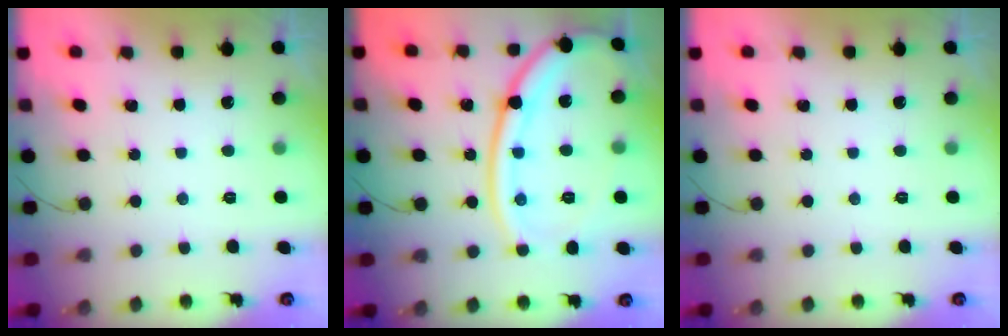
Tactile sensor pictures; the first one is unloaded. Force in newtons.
{"total": 19.9, "press": 19.8, "slide": 2.3}
{"total": 0.0}